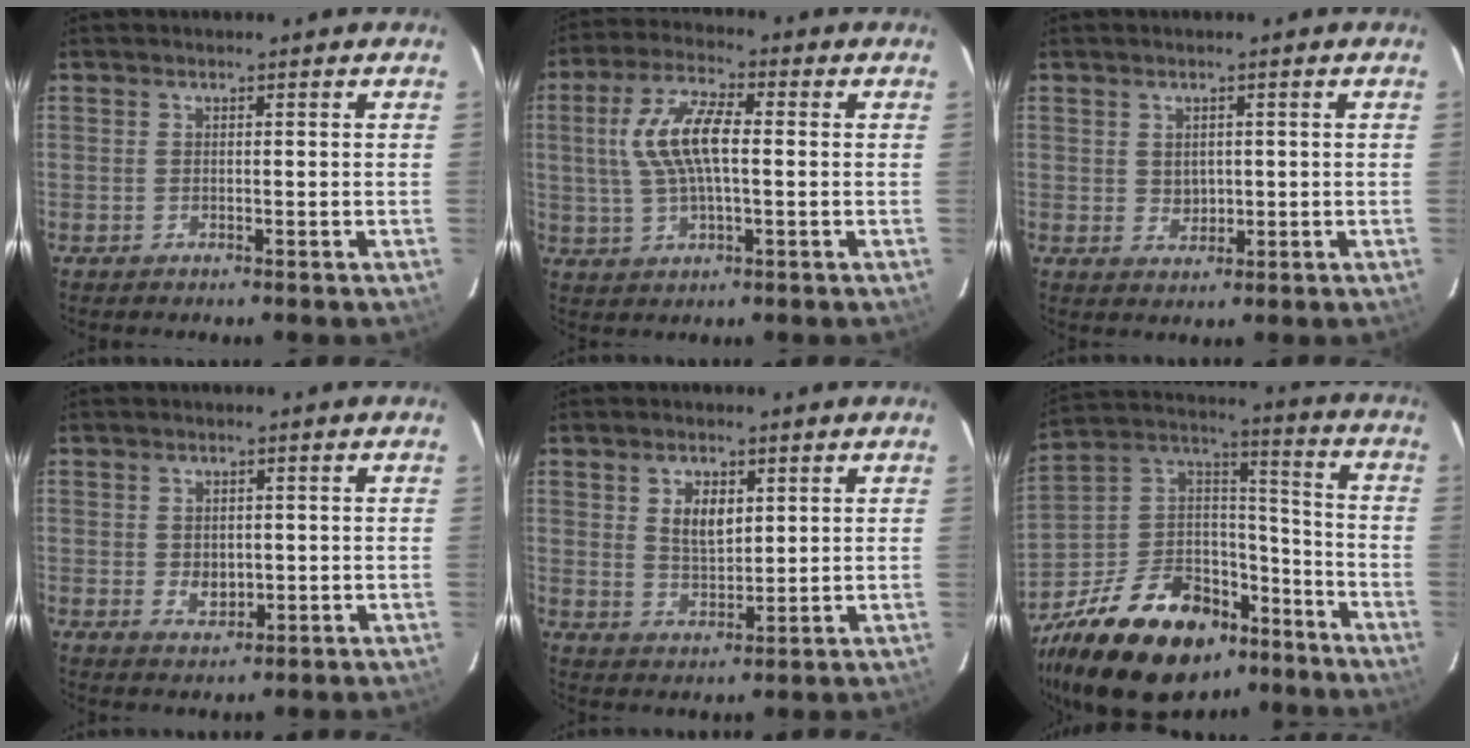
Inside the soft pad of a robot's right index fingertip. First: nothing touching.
{"total": 10.5, "force": [0.8, 3.9, 9.8], "torque": [-0.199, 0.015, 0.016]}
{"total": 2.7, "force": [0.3, 2.4, 1.1], "torque": [-0.016, 0.000, 0.011]}
{"total": 4.7, "force": [-0.5, 3.5, 3.1], "torque": [-0.055, -0.006, 0.000]}
{"total": 5.2, "force": [1.9, 2.4, 4.2], "torque": [-0.076, 0.000, 0.038]}
{"total": 28.9, "force": [-18.6, 15.8, 15.5], "torque": [-0.321, 0.043, -0.281]}